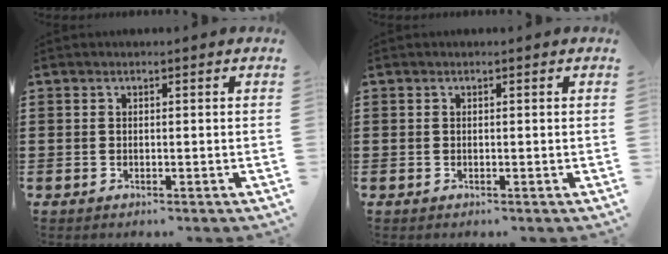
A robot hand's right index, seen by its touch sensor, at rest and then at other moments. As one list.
[{"total": 0.0}]